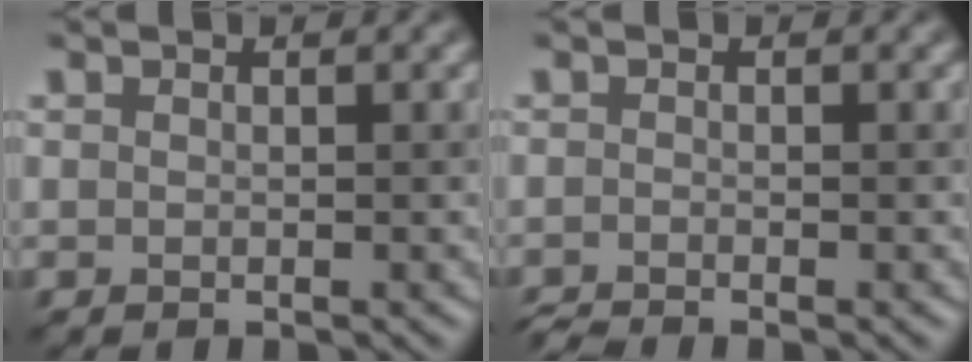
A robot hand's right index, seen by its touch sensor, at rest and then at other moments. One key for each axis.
{"total": 1.6, "fx": -1.6, "fy": 0.1, "fz": 0.4, "tx": -0.004, "ty": -0.006, "tz": -0.028}